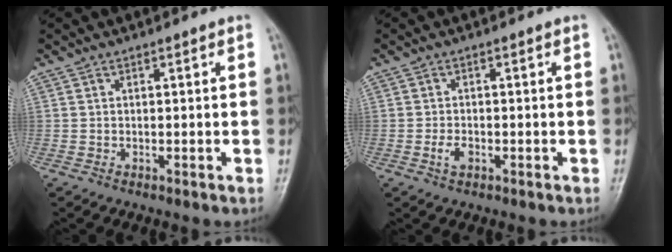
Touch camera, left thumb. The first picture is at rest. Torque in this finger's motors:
{"motor_torque": [-0.01, 0.05, 0.35, 0.13, 0.00]}